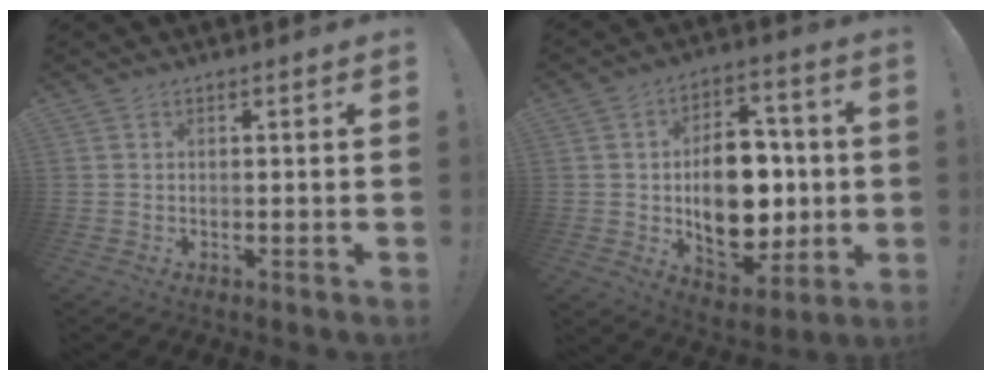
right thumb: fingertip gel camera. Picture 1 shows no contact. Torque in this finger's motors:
{"motor_torque": [2.47, 2.19, 0.67, -0.43, 0.09]}